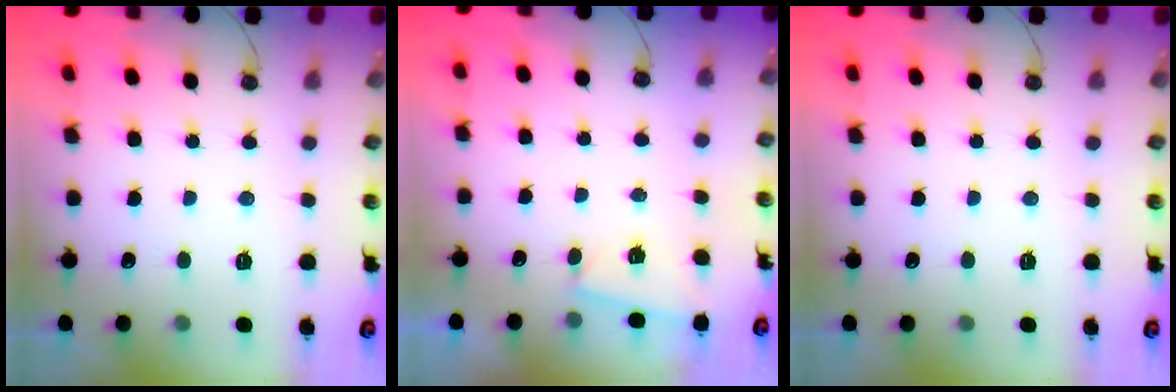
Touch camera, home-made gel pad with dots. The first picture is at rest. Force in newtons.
{"total": 1.7, "press": 1.3, "slide": 1.0}
{"total": 0.0}